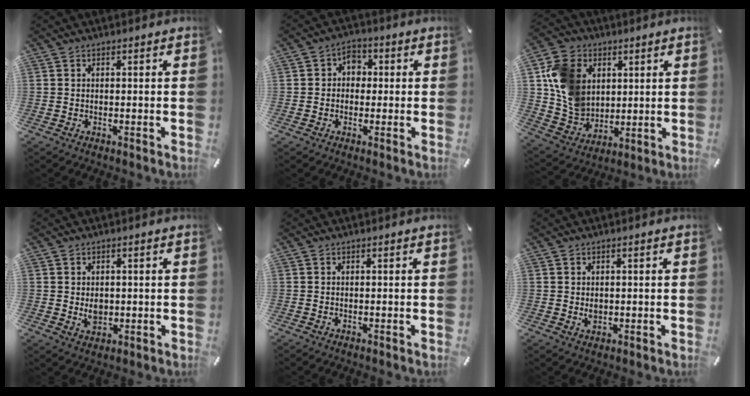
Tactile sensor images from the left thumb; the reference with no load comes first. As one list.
[{"total": 4.3, "force": [-0.2, 4.0, 1.7], "torque": [-0.022, 0.012, -0.009]}, {"total": 13.1, "force": [3.4, 11.5, 5.3], "torque": [-0.129, -0.004, 0.071]}, {"total": 3.4, "force": [-0.1, 2.9, 1.8], "torque": [-0.024, -0.004, -0.005]}, {"total": 0.0}, {"total": 1.5, "force": [0.1, 1.4, 0.6], "torque": [-0.012, 0.005, 0.002]}]